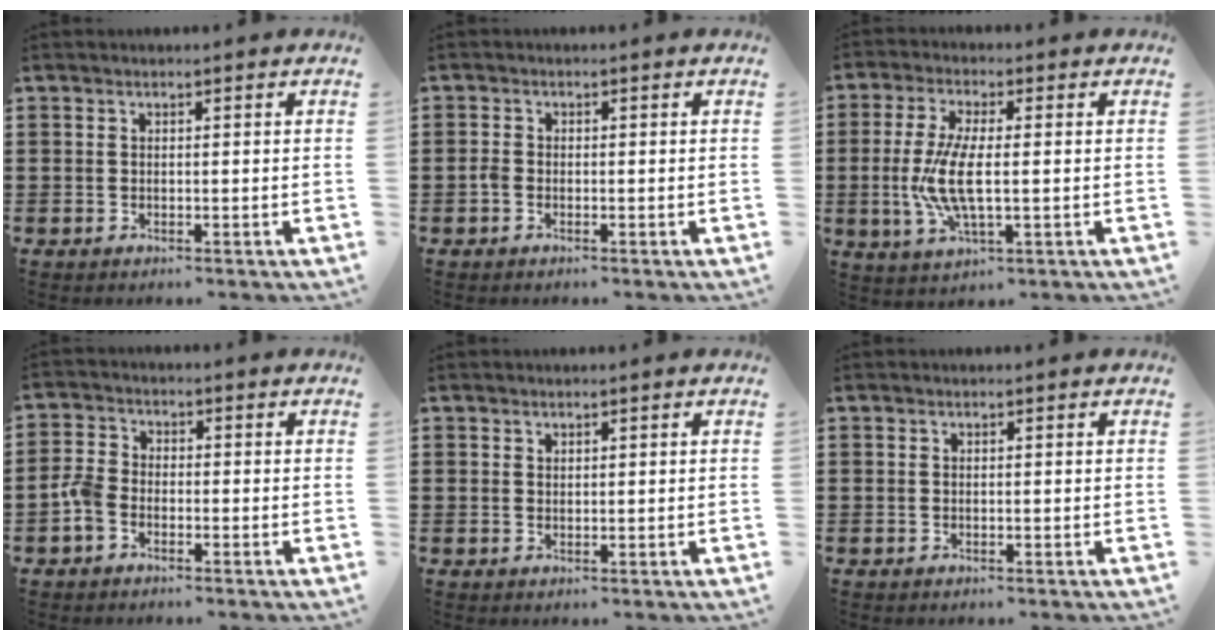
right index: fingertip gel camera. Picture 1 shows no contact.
{"total": 1.2, "force": [-0.6, 0.8, 0.7], "torque": [-0.031, -0.006, -0.016]}
{"total": 8.3, "force": [-0.6, 2.7, 7.8], "torque": [-0.178, -0.012, -0.021]}
{"total": 3.3, "force": [-1.9, 2.0, 1.8], "torque": [-0.056, 0.000, -0.042]}
{"total": 0.7, "force": [0.6, 0.4, 0.1], "torque": [-0.003, 0.001, 0.012]}
{"total": 0.0}